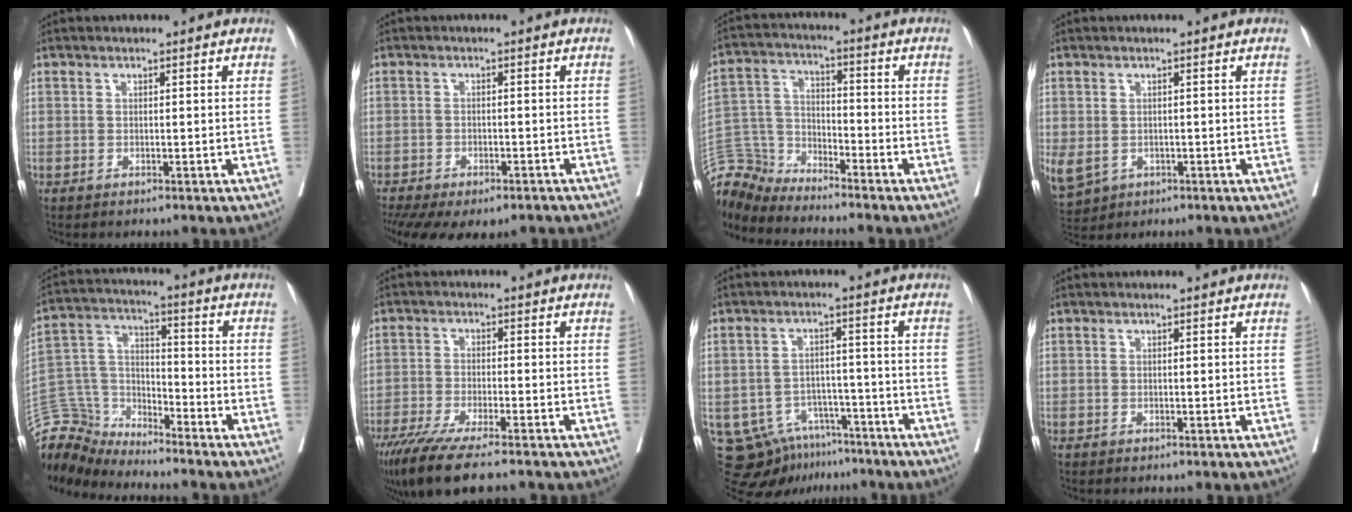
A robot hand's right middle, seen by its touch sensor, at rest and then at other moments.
{"total": 13.0, "force": [-9.4, 5.9, 6.7], "torque": [-0.149, -0.015, -0.125]}
{"total": 7.6, "force": [-7.5, 0.5, -1.3], "torque": [0.015, 0.025, -0.151]}
{"total": 7.9, "force": [-2.2, 6.6, 3.9], "torque": [-0.116, -0.007, -0.021]}
{"total": 9.6, "force": [-9.4, 1.7, -0.7], "torque": [0.005, 0.039, -0.189]}
{"total": 10.3, "force": [-7.9, 0.8, 6.5], "torque": [-0.107, -0.026, -0.132]}
{"total": 9.5, "force": [-6.4, 6.4, 2.8], "torque": [-0.045, 0.017, -0.091]}
{"total": 0.0}